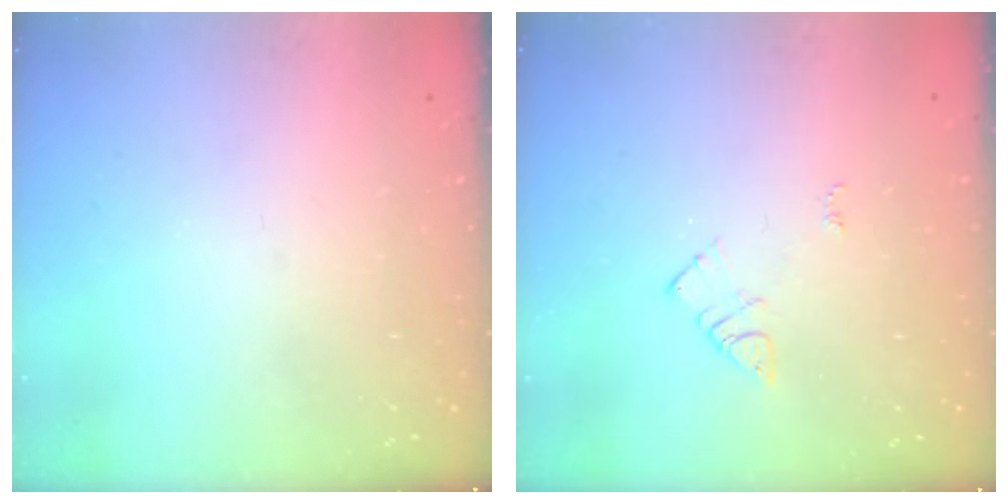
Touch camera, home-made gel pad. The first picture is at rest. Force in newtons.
{"total": 6.3, "press": 6.3, "slide": 0.6}